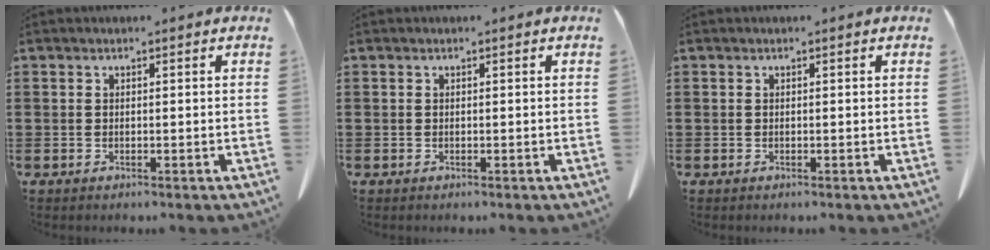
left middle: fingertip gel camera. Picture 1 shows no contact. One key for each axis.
{"total": 0.0}
{"total": 0.0}